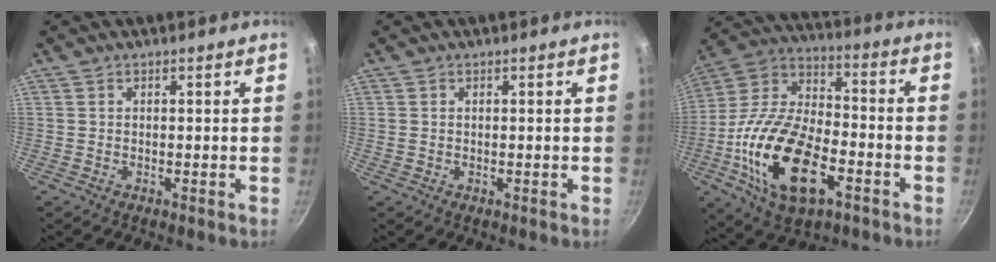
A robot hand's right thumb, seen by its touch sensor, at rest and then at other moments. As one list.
[{"total": 0.6, "force": [0.1, 0.5, 0.3], "torque": [-0.005, 0.002, 0.002]}, {"total": 24.1, "force": [-8.1, 12.8, 18.8], "torque": [-0.348, 0.029, -0.154]}]